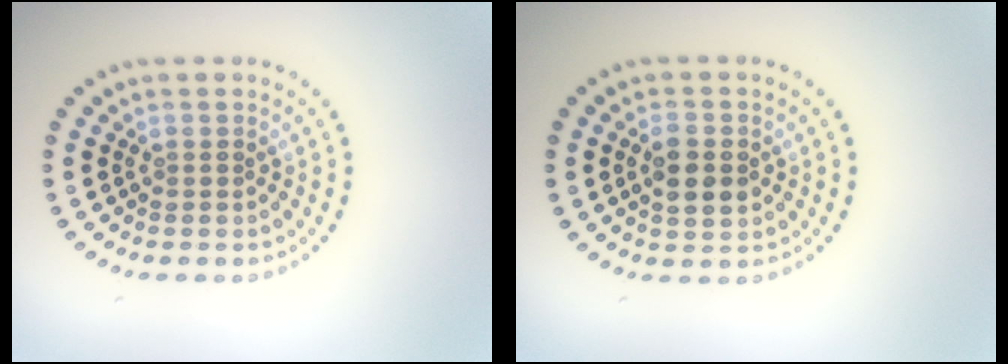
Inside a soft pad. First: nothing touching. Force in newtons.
{"total": 3.0, "press": 3.0, "slide": 0.1}